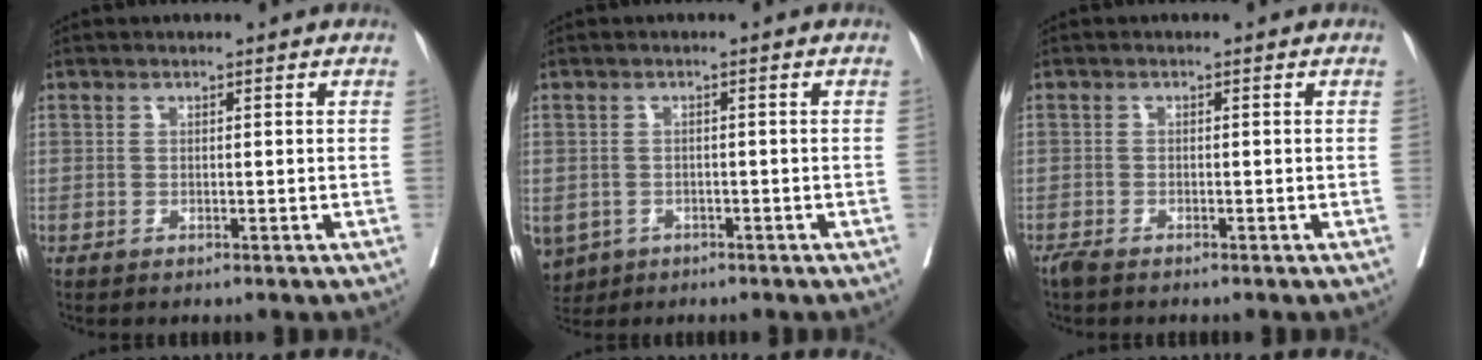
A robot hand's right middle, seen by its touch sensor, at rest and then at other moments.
{"total": 6.6, "force": [-3.3, 5.3, 2.0], "torque": [-0.055, -0.001, -0.048]}
{"total": 1.4, "force": [-1.2, 0.2, 0.7], "torque": [-0.019, -0.005, -0.025]}